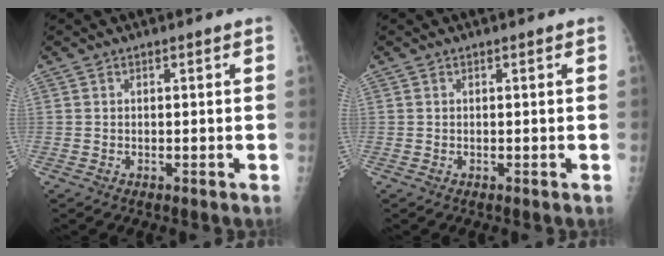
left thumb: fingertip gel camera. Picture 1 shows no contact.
{"total": 0.8, "force": [0.7, 0.0, 0.3], "torque": [-0.002, 0.005, 0.011]}